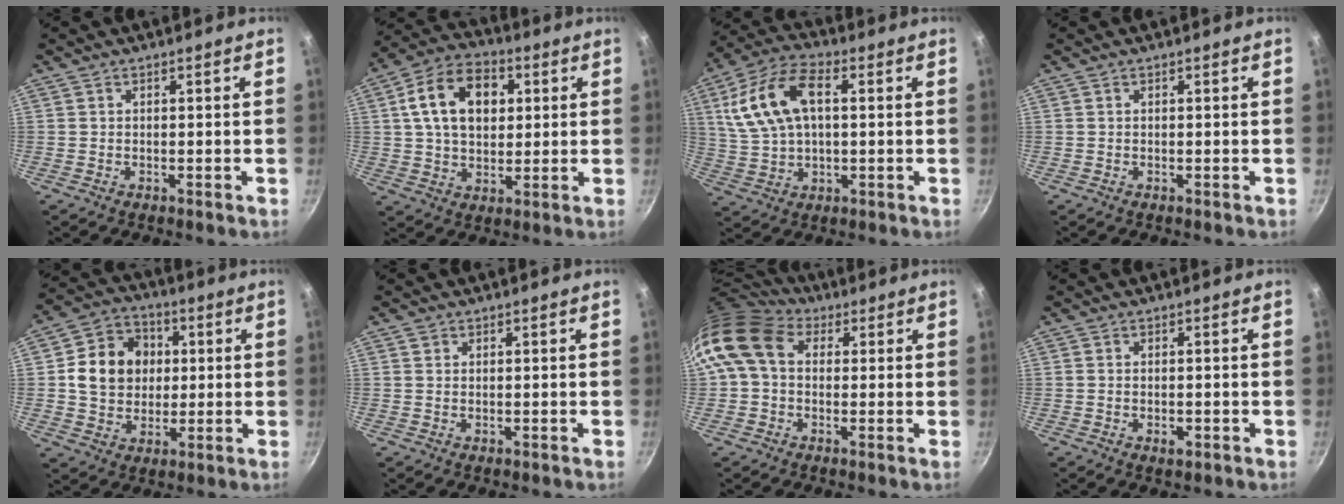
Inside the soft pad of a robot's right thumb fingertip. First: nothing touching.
{"total": 14.9, "force": [3.6, 10.2, 10.2], "torque": [-0.148, 0.012, 0.050]}
{"total": 15.1, "force": [3.2, 8.5, 12.1], "torque": [-0.231, 0.018, 0.058]}
{"total": 0.0}
{"total": 12.7, "force": [1.8, 10.8, 6.4], "torque": [-0.079, 0.014, 0.025]}
{"total": 0.8, "force": [0.4, 0.7, 0.3], "torque": [-0.002, -0.001, 0.004]}
{"total": 11.9, "force": [2.7, 8.9, 7.5], "torque": [-0.135, 0.017, 0.029]}
{"total": 1.8, "force": [-0.7, 0.9, 1.4], "torque": [-0.023, 0.000, -0.011]}